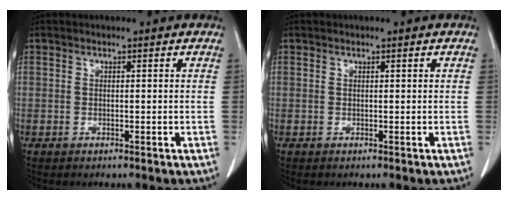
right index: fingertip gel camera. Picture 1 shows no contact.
{"total": 0.0}